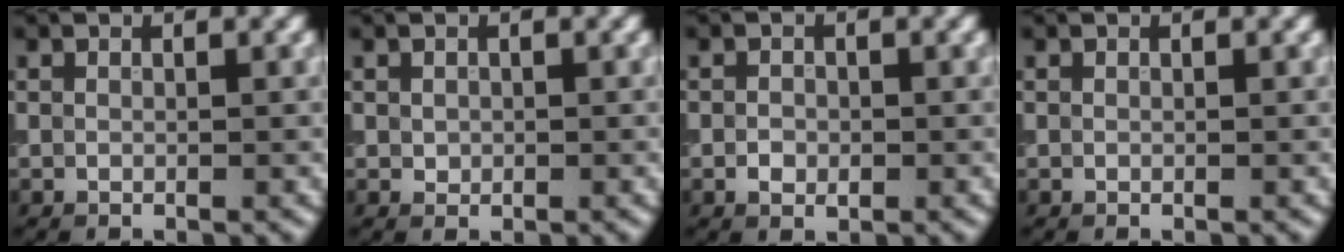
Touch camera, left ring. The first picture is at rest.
{"total": 0.7, "force": [0.1, 0.7, 0.3], "torque": [-0.002, -0.001, 0.002]}
{"total": 1.4, "force": [-0.4, 1.0, 0.9], "torque": [-0.013, 0.000, -0.009]}
{"total": 0.0}